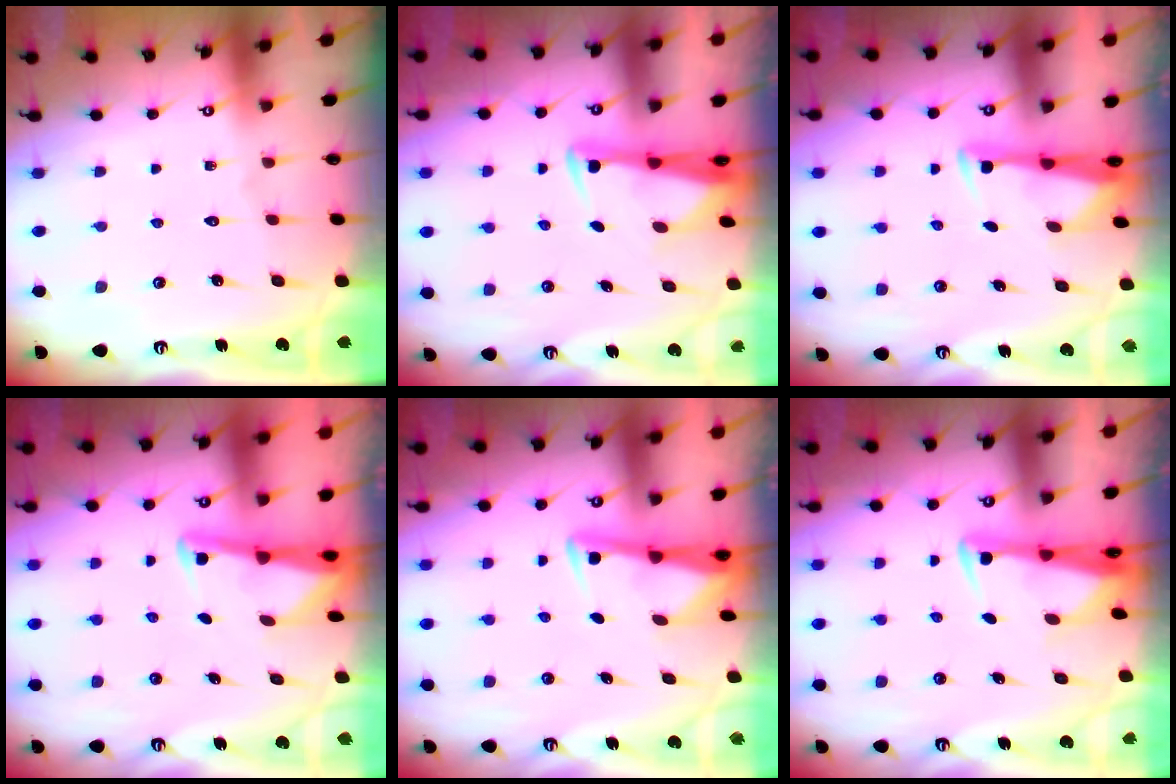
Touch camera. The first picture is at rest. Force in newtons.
{"total": 2.9, "press": 2.9, "slide": 0.6}
{"total": 3.5, "press": 3.4, "slide": 0.9}
{"total": 2.9, "press": 2.8, "slide": 0.3}
{"total": 3.0, "press": 2.9, "slide": 0.4}
{"total": 2.9, "press": 2.9, "slide": 0.6}